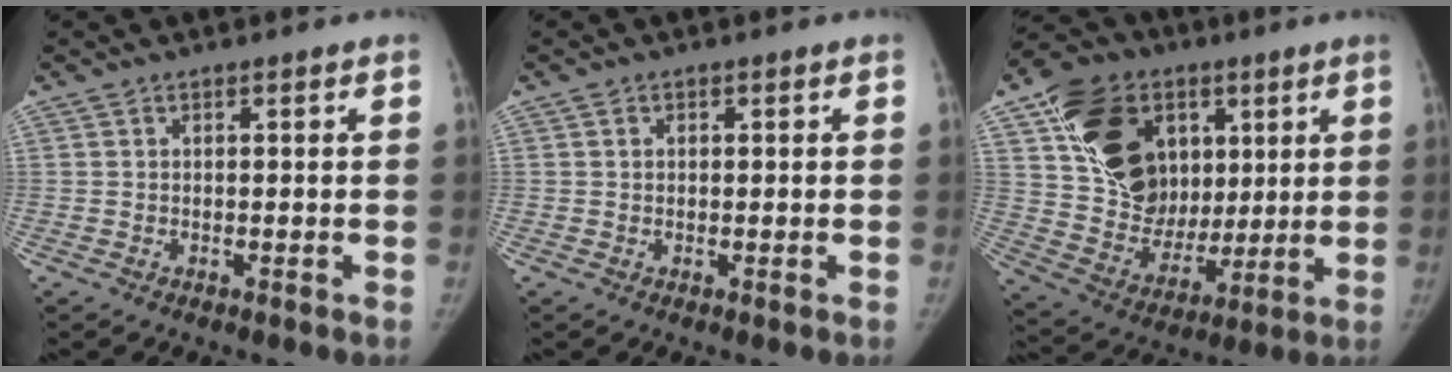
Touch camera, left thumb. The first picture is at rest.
{"total": 1.3, "force": [0.3, 1.1, 0.6], "torque": [-0.005, 0.002, 0.003]}
{"total": 23.1, "force": [7.7, 17.5, 12.9], "torque": [-0.191, -0.005, 0.145]}